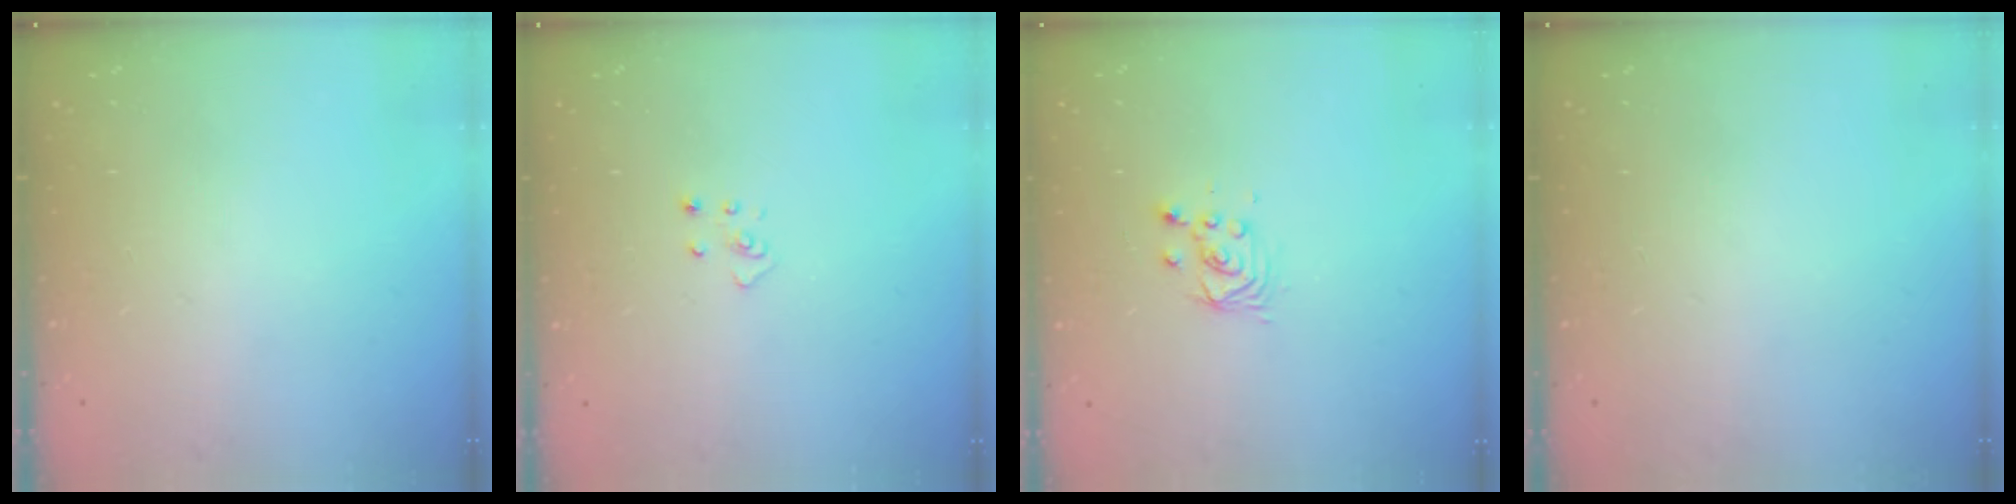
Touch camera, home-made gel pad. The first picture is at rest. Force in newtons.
{"total": 3.1, "press": 3.1, "slide": 0.2}
{"total": 2.9, "press": 2.9, "slide": 0.1}
{"total": 0.0}